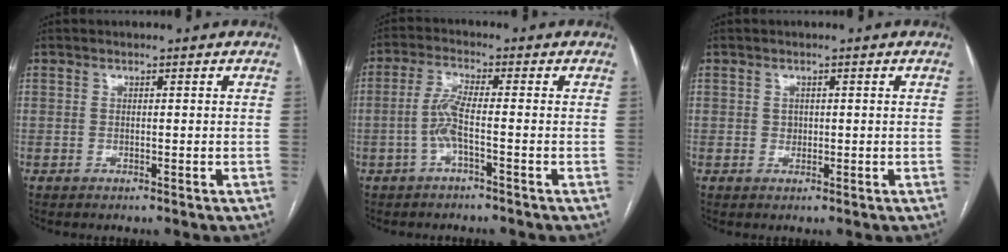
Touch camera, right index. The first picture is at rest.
{"total": 4.4, "force": [-1.4, 0.1, 4.2], "torque": [-0.091, 0.008, -0.029]}
{"total": 1.0, "force": [0.1, 0.9, 0.5], "torque": [-0.006, 0.001, 0.003]}